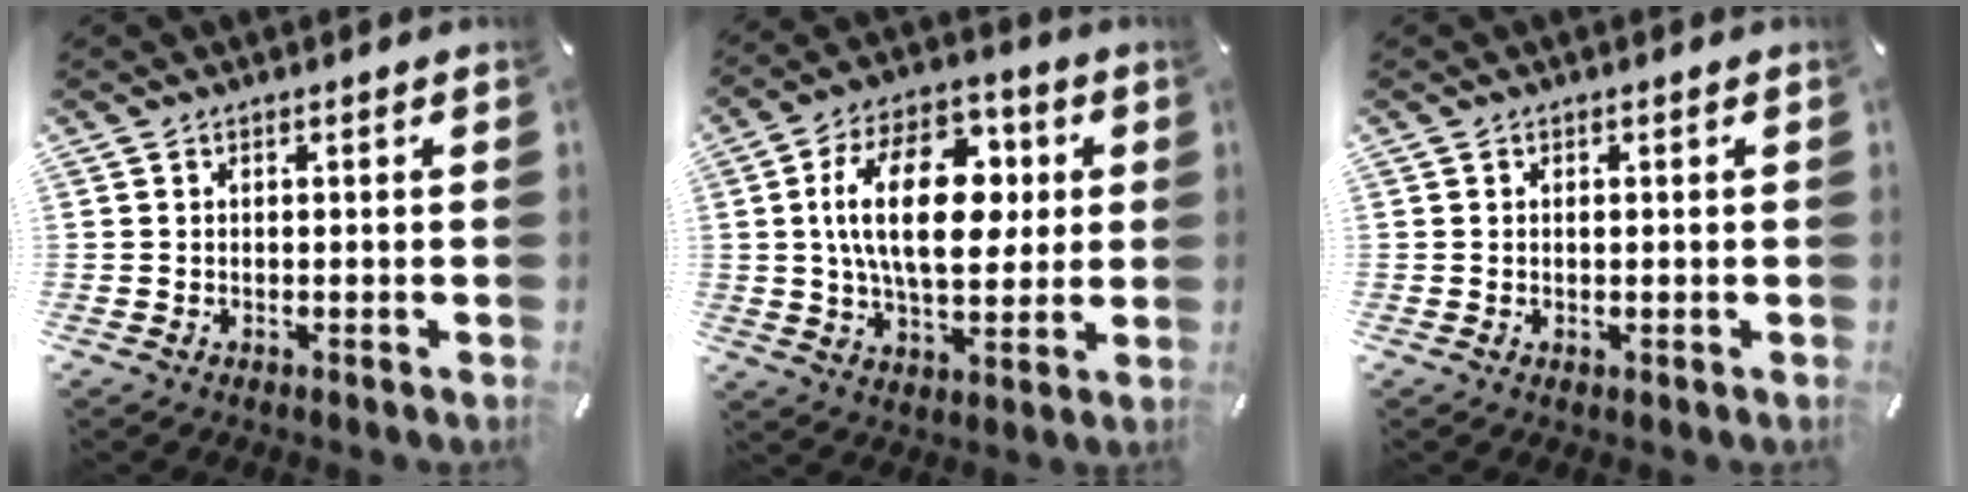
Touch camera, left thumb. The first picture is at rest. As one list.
[{"total": 20.7, "force": [3.4, 12.0, 16.5], "torque": [-0.296, 0.010, 0.053]}, {"total": 0.6, "force": [0.1, 0.4, 0.4], "torque": [-0.010, -0.001, 0.002]}]